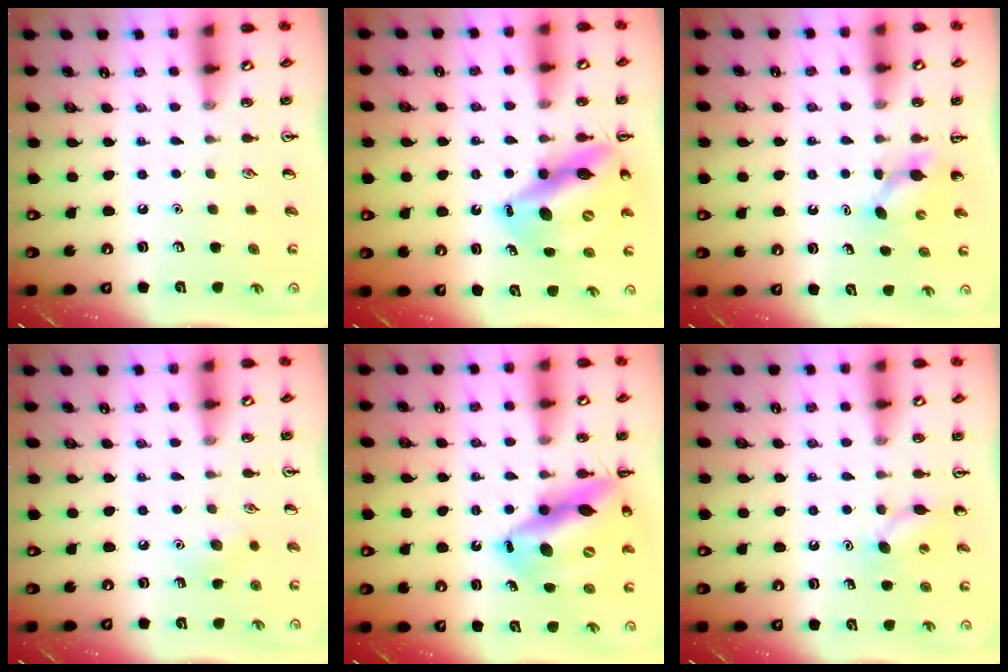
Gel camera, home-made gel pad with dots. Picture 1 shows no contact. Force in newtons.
{"total": 14.7, "press": 14.0, "slide": 4.5}
{"total": 4.0, "press": 3.9, "slide": 0.9}
{"total": 6.8, "press": 6.6, "slide": 1.6}
{"total": 17.5, "press": 16.7, "slide": 5.3}
{"total": 7.5, "press": 7.3, "slide": 2.0}